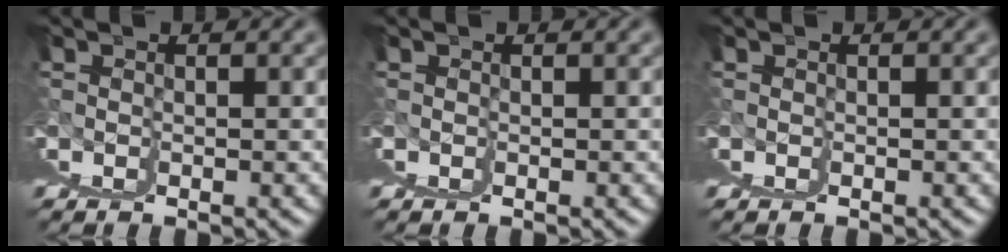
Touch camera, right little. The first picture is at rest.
{"total": 0.0}
{"total": 0.0}